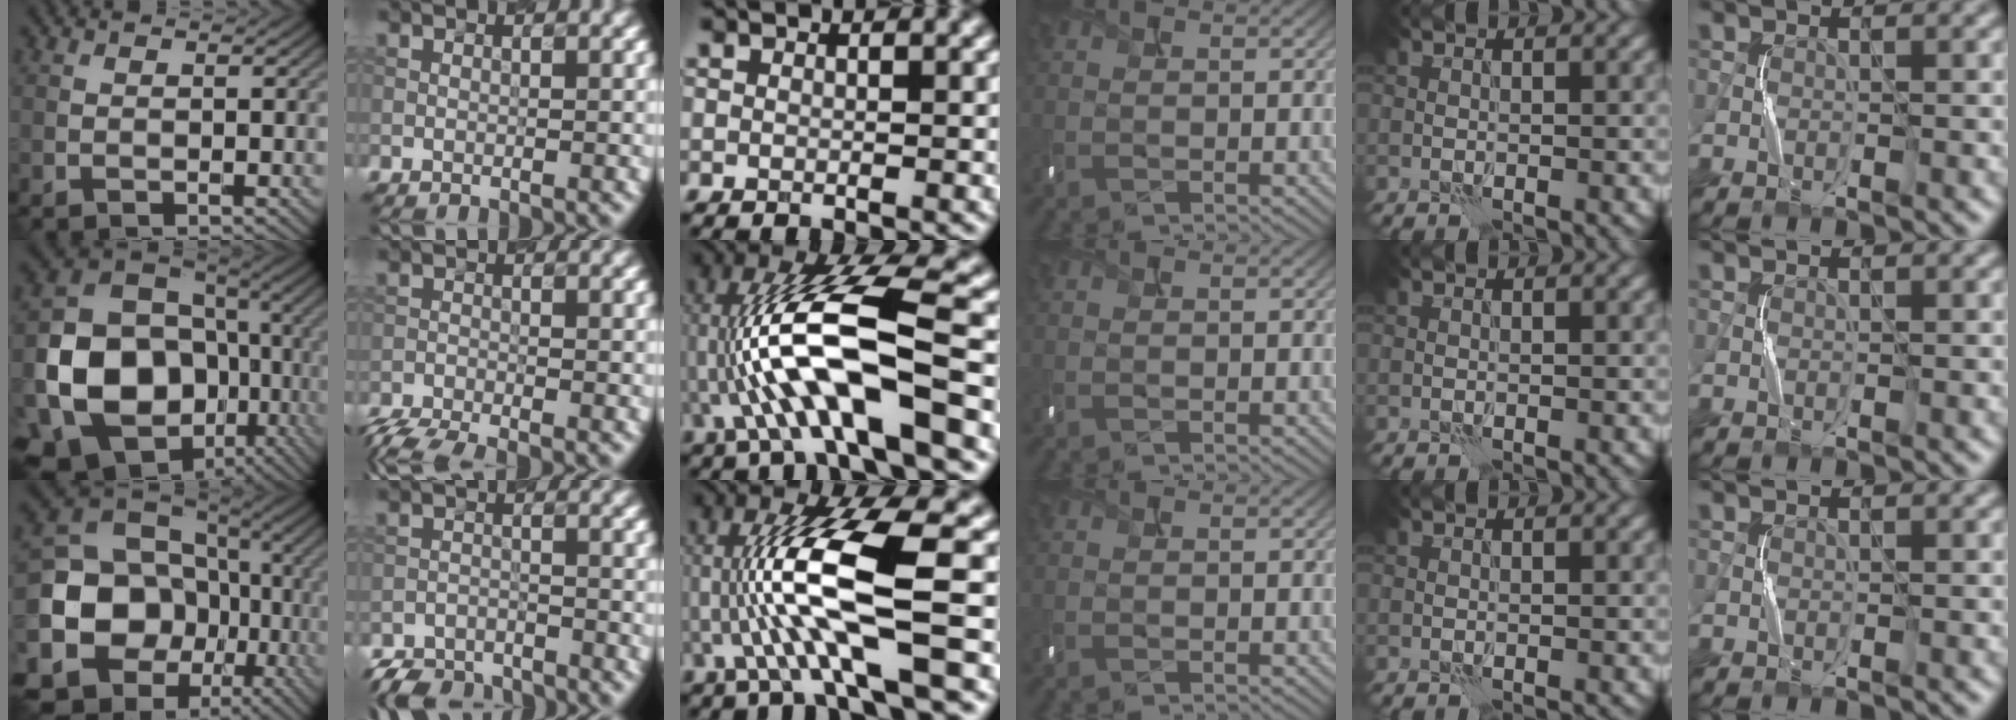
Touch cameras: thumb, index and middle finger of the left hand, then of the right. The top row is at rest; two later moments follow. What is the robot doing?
{"motion": "shake", "object": "handbell"}